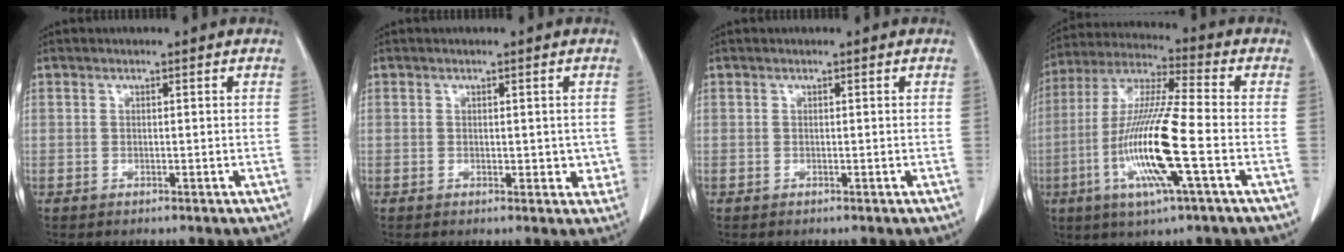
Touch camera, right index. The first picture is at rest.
{"total": 2.6, "force": [0.0, 1.7, 2.0], "torque": [-0.013, 0.000, 0.004]}
{"total": 0.0}
{"total": 15.6, "force": [-4.2, 0.5, 15.0], "torque": [-0.306, -0.011, -0.083]}